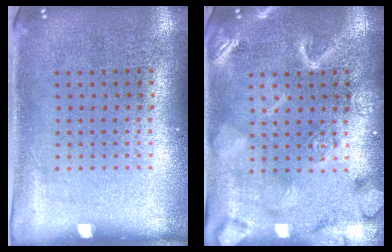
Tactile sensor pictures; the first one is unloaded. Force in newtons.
{"total": 4.5, "press": 4.4, "slide": 0.6}